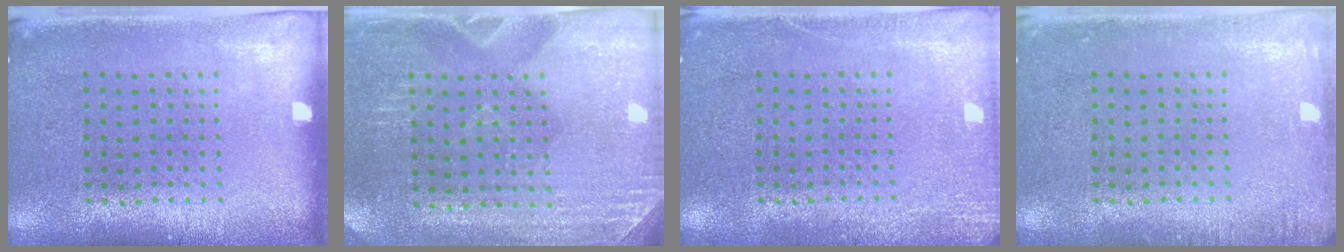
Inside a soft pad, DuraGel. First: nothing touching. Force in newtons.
{"total": 2.9, "press": 2.8, "slide": 0.8}
{"total": 2.5, "press": 2.4, "slide": 0.3}
{"total": 1.3, "press": 1.2, "slide": 0.2}